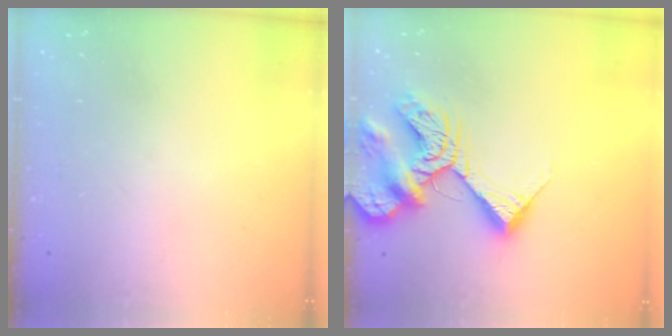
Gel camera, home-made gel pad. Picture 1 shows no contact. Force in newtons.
{"total": 13.4, "press": 13.4, "slide": 1.5}